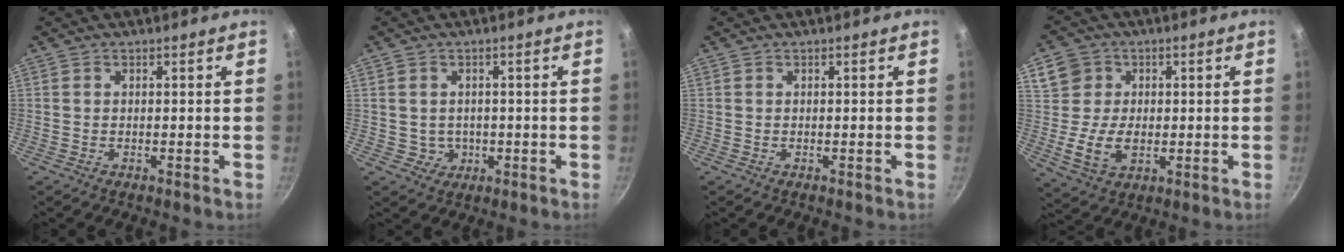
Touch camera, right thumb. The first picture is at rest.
{"total": 3.2, "force": [-0.2, 3.1, 0.9], "torque": [0.001, 0.007, 0.008]}
{"total": 0.0}
{"total": 9.0, "force": [0.4, 7.7, 4.6], "torque": [-0.059, -0.009, 0.003]}